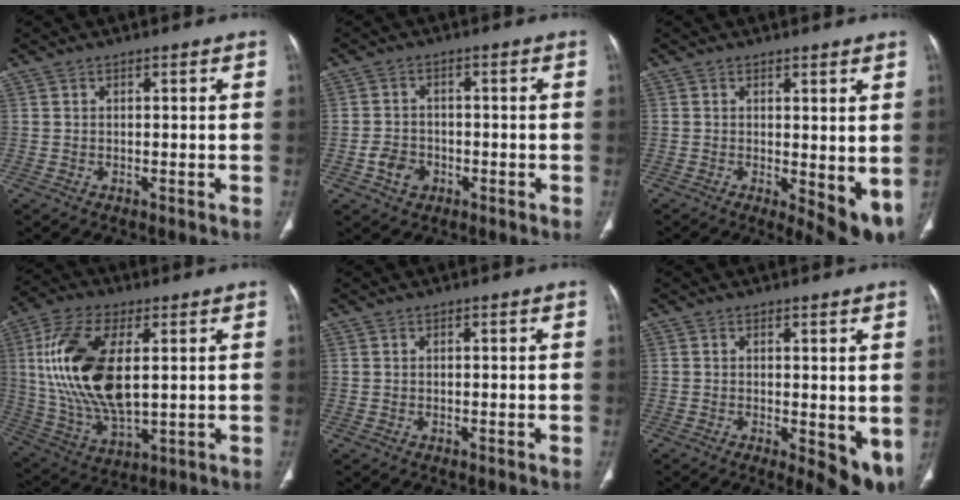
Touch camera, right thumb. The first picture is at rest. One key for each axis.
{"total": 4.4, "fx": -1.7, "fy": 3.5, "fz": 2.0, "tx": -0.025, "ty": 0.013, "tz": -0.028}
{"total": 8.0, "fx": -0.3, "fy": 3.1, "fz": 7.4, "tx": -0.094, "ty": -0.020, "tz": 0.005}
{"total": 19.6, "fx": 3.3, "fy": 9.6, "fz": 16.8, "tx": -0.339, "ty": -0.012, "tz": 0.067}
{"total": 0.0}
{"total": 7.7, "fx": -0.7, "fy": 3.1, "fz": 7.0, "tx": -0.087, "ty": -0.020, "tz": -0.002}